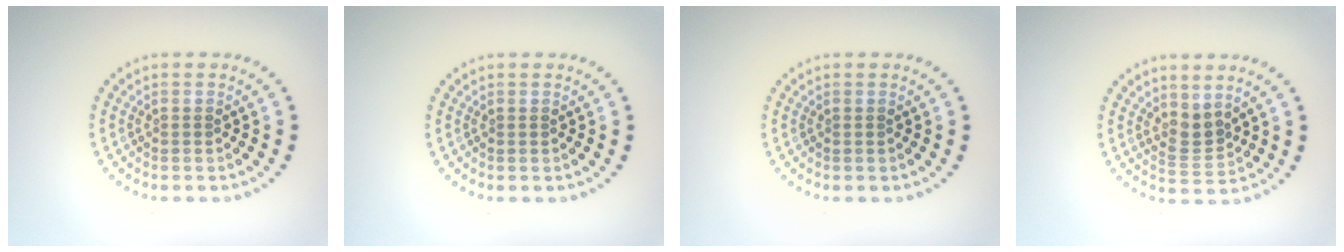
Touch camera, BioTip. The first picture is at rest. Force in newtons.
{"total": 0.0}
{"total": 0.0}
{"total": 2.2, "press": 1.6, "slide": 1.6}